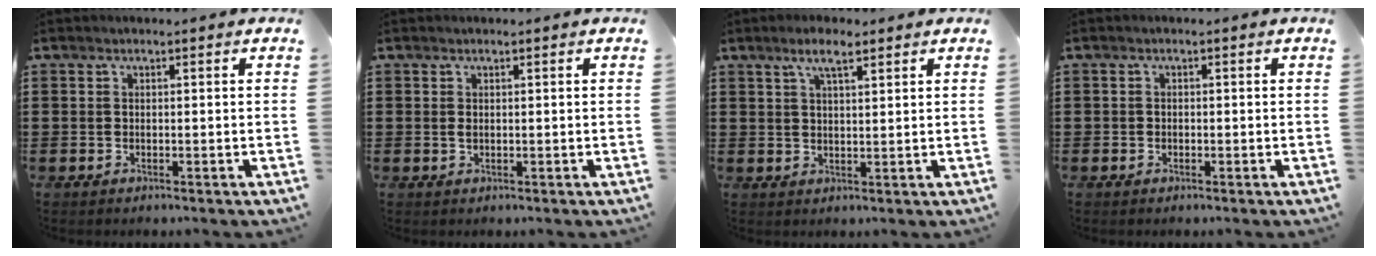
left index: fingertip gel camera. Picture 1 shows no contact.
{"total": 0.8, "force": [0.2, 0.3, 0.7], "torque": [-0.014, 0.002, 0.003]}
{"total": 4.2, "force": [2.7, 1.1, 3.1], "torque": [-0.059, 0.003, 0.046]}
{"total": 0.6, "force": [-0.3, 0.5, 0.2], "torque": [-0.005, 0.001, -0.006]}